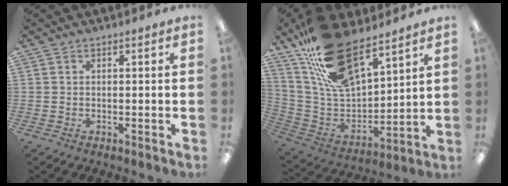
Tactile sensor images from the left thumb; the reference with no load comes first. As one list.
[{"total": 21.6, "force": [15.4, 8.9, 12.2], "torque": [-0.233, -0.082, 0.283]}]